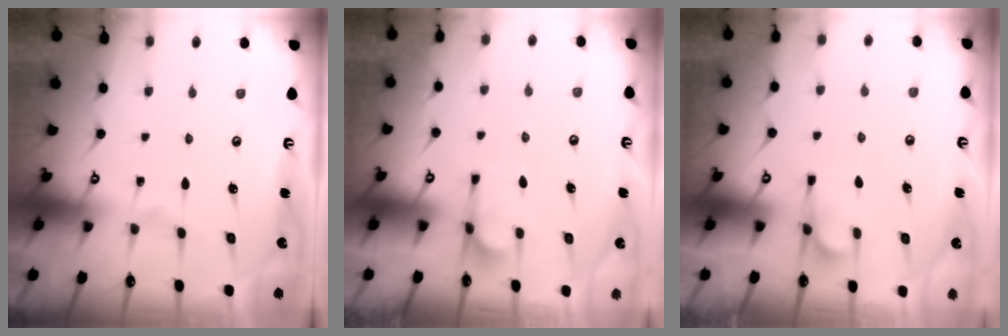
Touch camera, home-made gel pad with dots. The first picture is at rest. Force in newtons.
{"total": 1.4, "press": 0.8, "slide": 1.2}
{"total": 1.8, "press": 1.4, "slide": 1.1}